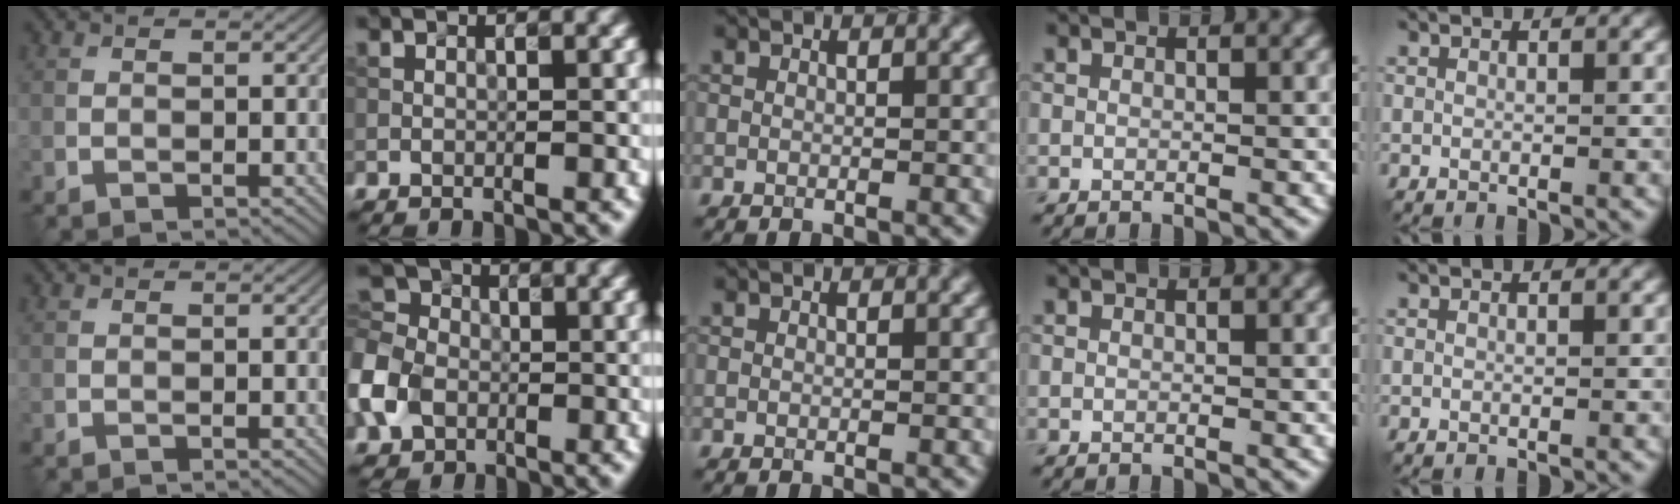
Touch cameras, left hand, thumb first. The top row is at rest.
{"index": {"total": 7.7, "force": [-2.7, 5.8, 4.2], "torque": [-0.112, -0.005, -0.071]}}